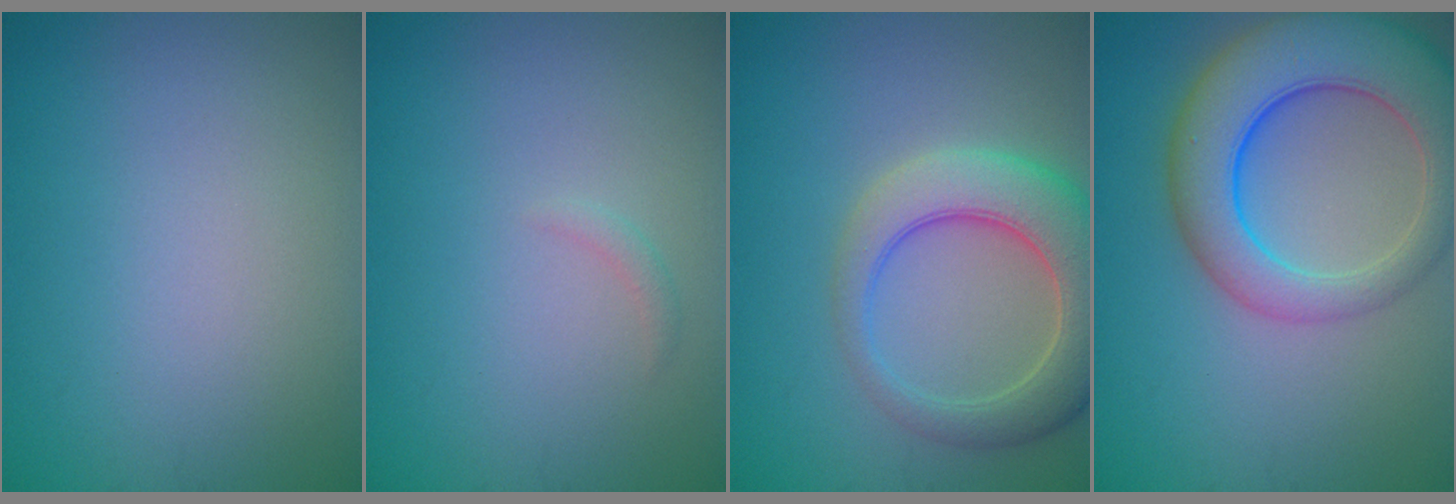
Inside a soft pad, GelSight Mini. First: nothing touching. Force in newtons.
{"total": 0.7, "press": 0.7, "slide": 0.1}
{"total": 7.1, "press": 7.1, "slide": 0.6}
{"total": 8.8, "press": 8.7, "slide": 0.5}